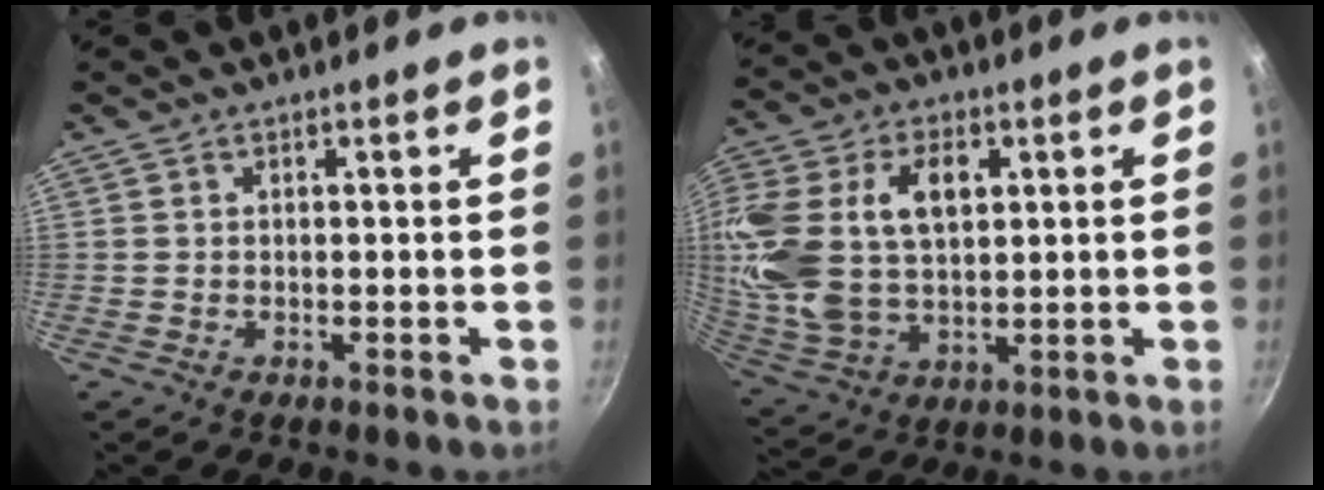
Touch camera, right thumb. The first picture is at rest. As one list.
[{"total": 21.4, "force": [5.1, 13.6, 15.6], "torque": [-0.329, -0.003, 0.101]}]